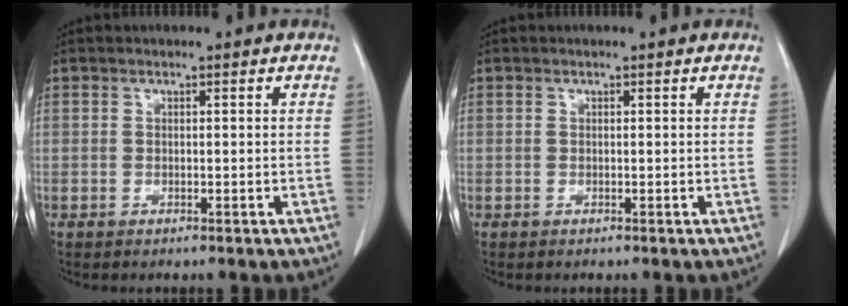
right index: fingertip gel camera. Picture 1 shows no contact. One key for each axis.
{"total": 0.0}